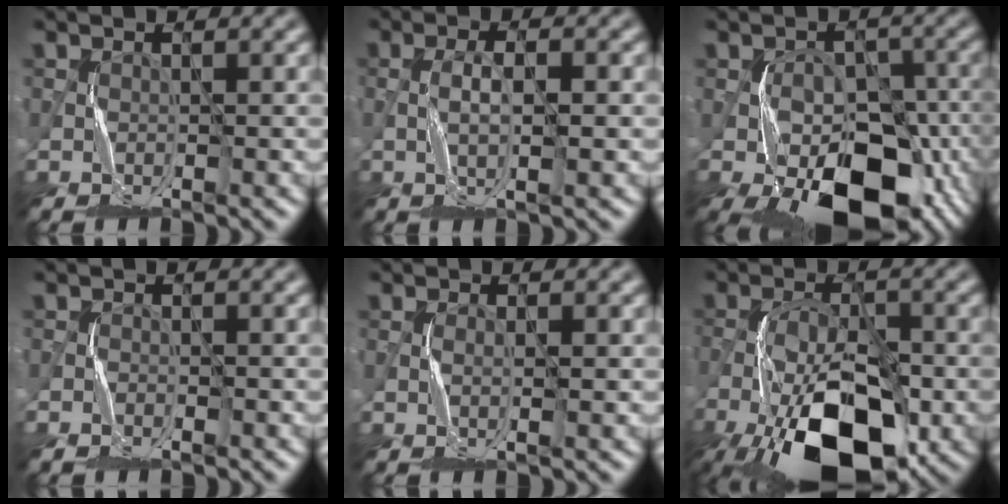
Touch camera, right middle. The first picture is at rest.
{"total": 2.2, "force": [0.1, 0.5, 2.1], "torque": [-0.037, -0.002, 0.004]}
{"total": 14.4, "force": [-7.8, 7.6, 9.4], "torque": [-0.121, -0.017, -0.115]}
{"total": 0.7, "force": [-0.4, -0.1, -0.6], "torque": [0.017, -0.004, -0.007]}
{"total": 0.6, "force": [0.3, -0.2, 0.5], "torque": [-0.005, -0.005, 0.006]}
{"total": 13.7, "force": [-7.2, 5.5, 10.2], "torque": [-0.196, -0.015, -0.129]}